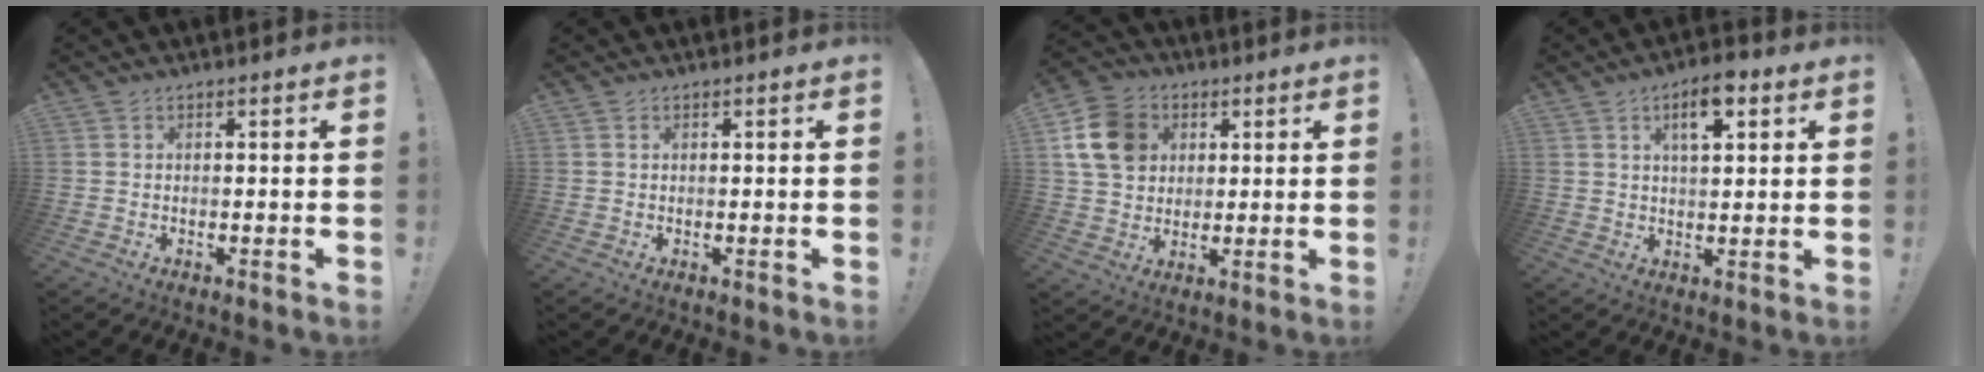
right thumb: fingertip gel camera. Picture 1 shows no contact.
{"total": 0.0}
{"total": 13.8, "force": [4.2, 11.2, 6.9], "torque": [-0.112, -0.004, 0.089]}
{"total": 7.5, "force": [3.6, 3.2, 5.8], "torque": [-0.080, -0.008, 0.056]}